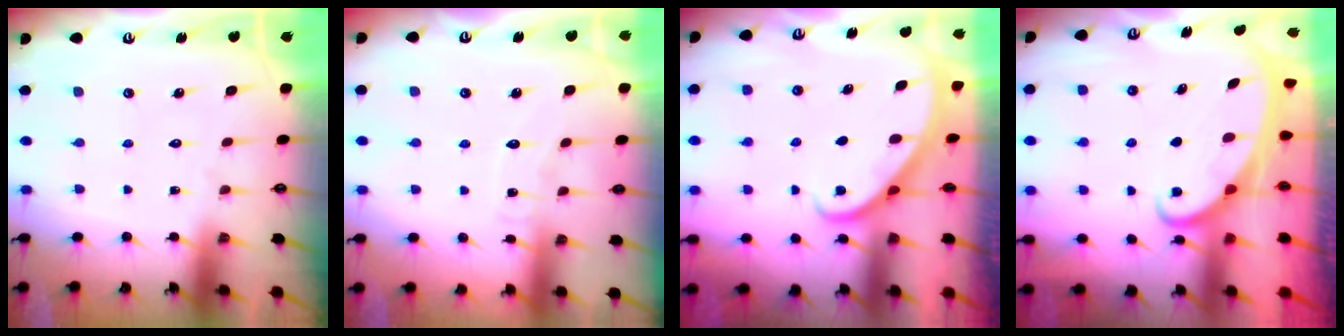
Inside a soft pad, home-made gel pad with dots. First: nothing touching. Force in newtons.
{"total": 4.5, "press": 4.5, "slide": 0.4}
{"total": 2.3, "press": 2.3, "slide": 0.2}
{"total": 2.1, "press": 2.1, "slide": 0.3}